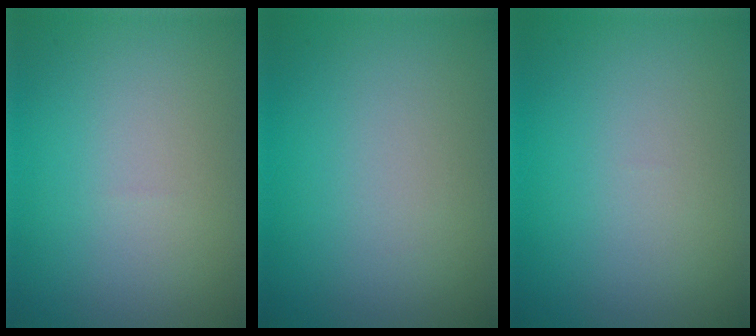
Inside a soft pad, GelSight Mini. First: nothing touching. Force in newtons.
{"total": 0.0}
{"total": 0.0}